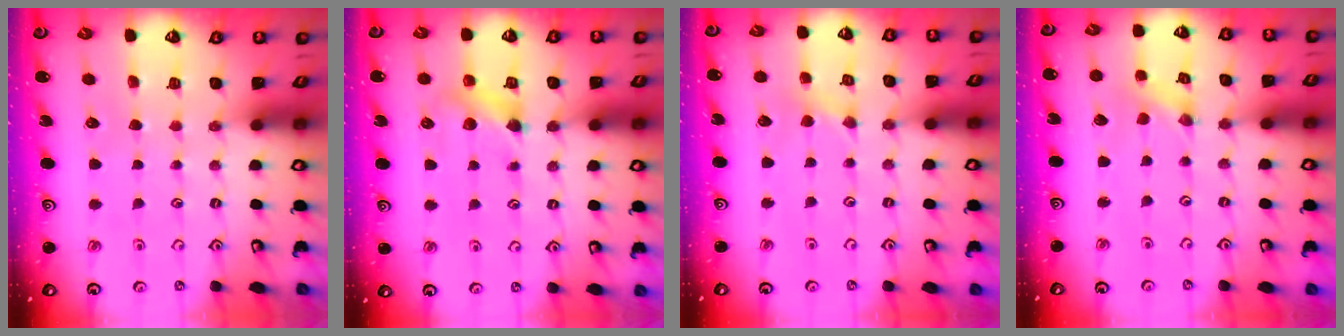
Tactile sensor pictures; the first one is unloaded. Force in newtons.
{"total": 5.4, "press": 5.4, "slide": 0.7}
{"total": 2.4, "press": 2.4, "slide": 0.3}
{"total": 0.0}